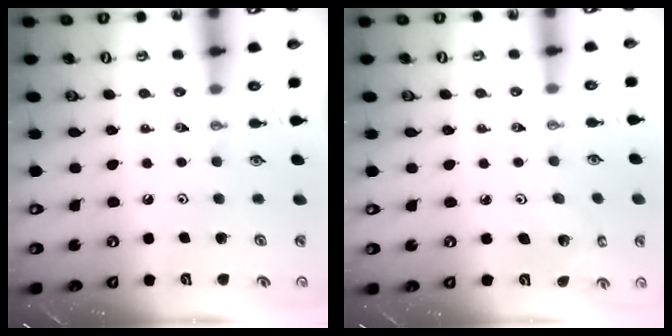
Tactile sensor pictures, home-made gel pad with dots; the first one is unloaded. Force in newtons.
{"total": 3.2, "press": 3.2, "slide": 0.3}